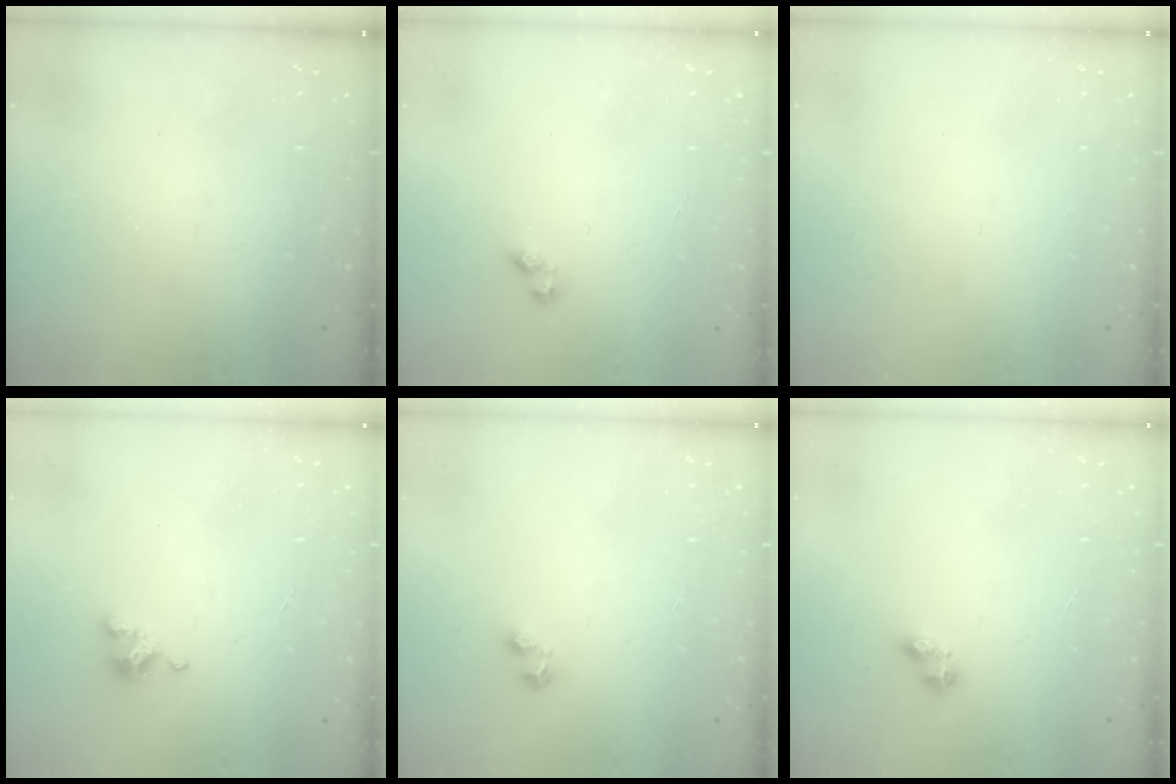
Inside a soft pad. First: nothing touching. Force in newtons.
{"total": 2.9, "press": 2.6, "slide": 1.3}
{"total": 0.0}
{"total": 3.4, "press": 3.4, "slide": 0.2}
{"total": 1.7, "press": 1.6, "slide": 0.6}
{"total": 3.6, "press": 3.5, "slide": 0.4}